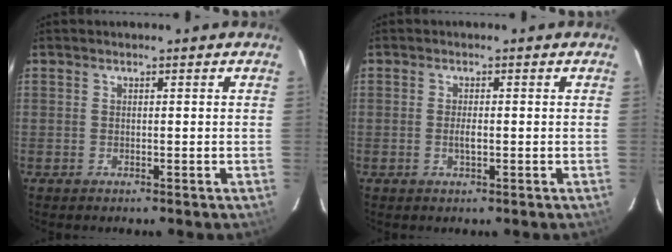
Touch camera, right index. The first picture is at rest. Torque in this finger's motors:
{"motor_torque": [0.70, 0.01, 0.31, 0.06]}